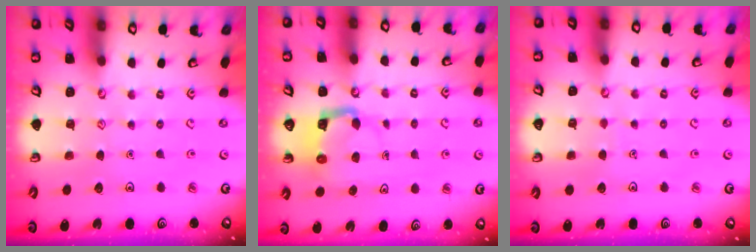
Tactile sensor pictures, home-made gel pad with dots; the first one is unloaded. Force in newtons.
{"total": 5.0, "press": 5.0, "slide": 0.4}
{"total": 1.7, "press": 1.7, "slide": 0.1}